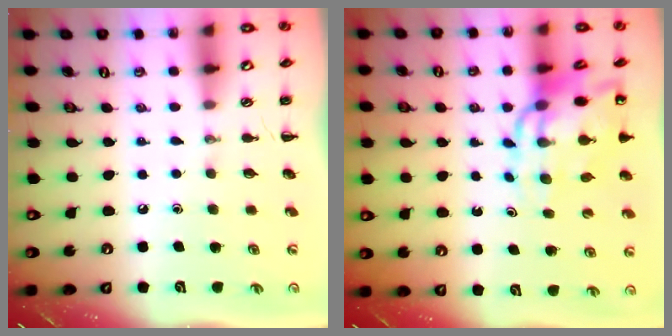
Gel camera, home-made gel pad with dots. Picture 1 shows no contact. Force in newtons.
{"total": 11.6, "press": 11.1, "slide": 3.2}